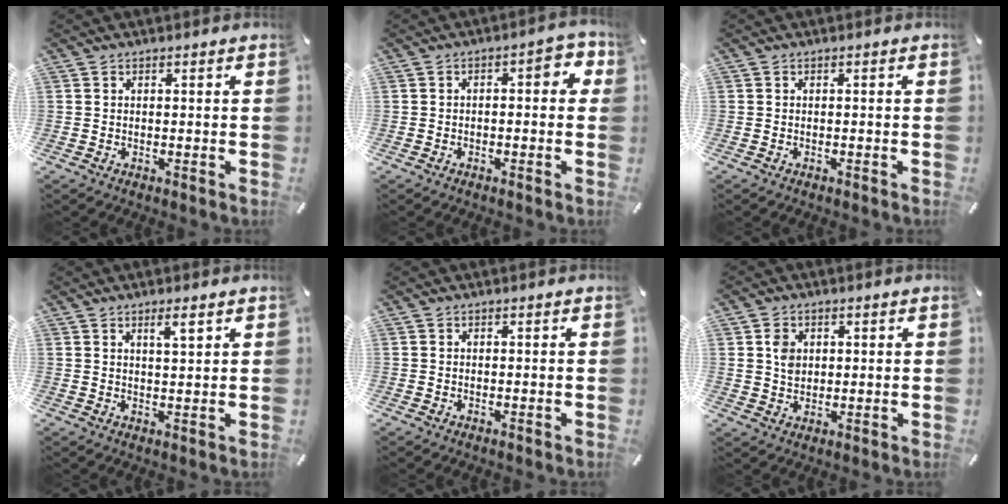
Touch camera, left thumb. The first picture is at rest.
{"total": 4.9, "force": [-0.4, 2.4, 4.2], "torque": [-0.055, 0.006, -0.015]}
{"total": 0.7, "force": [-0.6, 0.3, 0.2], "torque": [-0.005, 0.001, -0.013]}
{"total": 3.6, "force": [2.1, 0.6, 2.8], "torque": [-0.052, -0.003, 0.034]}
{"total": 0.0}
{"total": 4.6, "force": [1.2, 3.9, 2.2], "torque": [-0.034, 0.001, 0.020]}